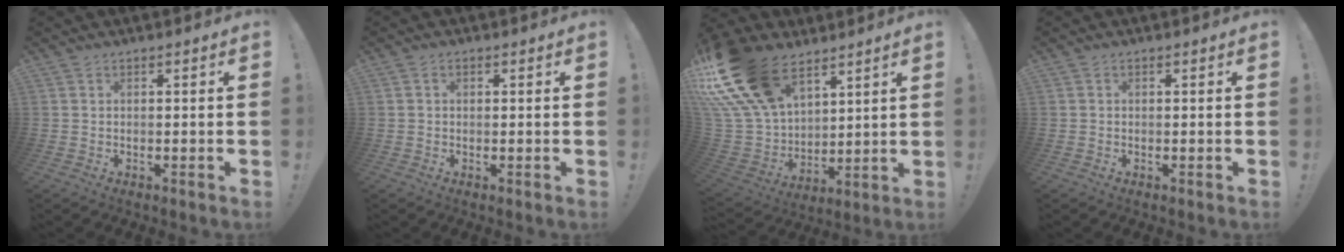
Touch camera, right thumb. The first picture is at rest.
{"total": 1.1, "force": [0.0, 0.9, 0.7], "torque": [-0.003, 0.000, -0.002]}
{"total": 25.1, "force": [14.4, 14.7, 14.3], "torque": [-0.299, -0.078, 0.285]}
{"total": 0.0}